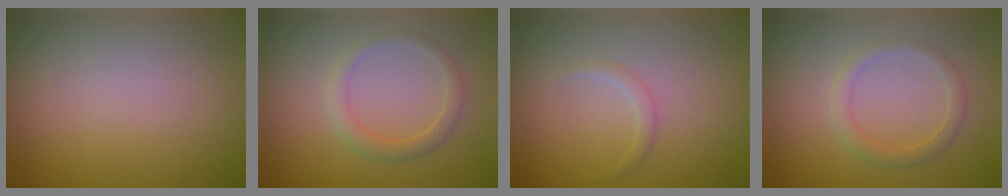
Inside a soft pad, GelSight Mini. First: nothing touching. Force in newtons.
{"total": 1.8, "press": 1.8, "slide": 0.1}
{"total": 0.8, "press": 0.8, "slide": 0.0}
{"total": 1.6, "press": 1.6, "slide": 0.0}